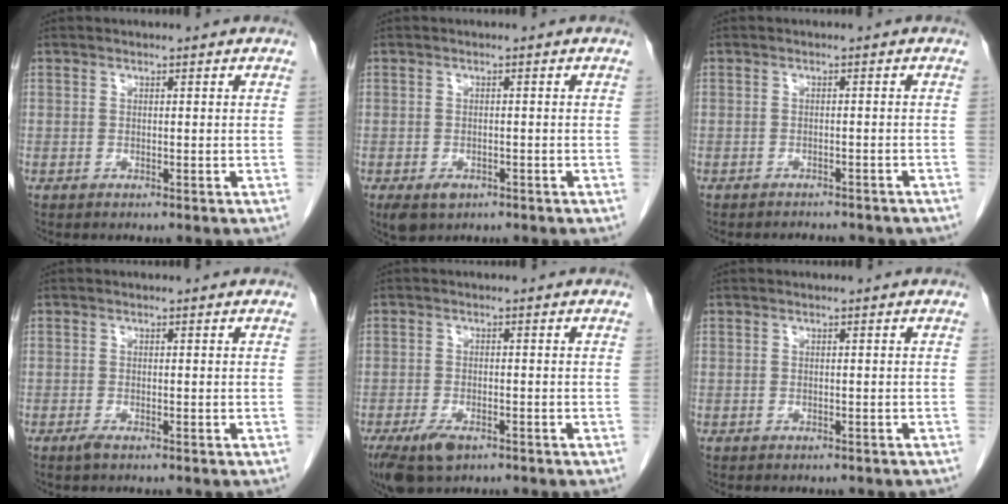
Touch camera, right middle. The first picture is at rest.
{"total": 3.7, "force": [-2.1, 2.3, 2.0], "torque": [-0.038, -0.006, -0.025]}
{"total": 6.6, "force": [-5.9, 2.0, 2.1], "torque": [-0.025, -0.001, -0.063]}
{"total": 0.9, "force": [-0.7, 0.1, 0.7], "torque": [-0.018, -0.004, -0.012]}
{"total": 5.5, "force": [-3.5, 2.3, 3.6], "torque": [-0.071, -0.009, -0.057]}
{"total": 2.8, "force": [-2.4, 1.2, 1.0], "torque": [-0.016, -0.003, -0.025]}